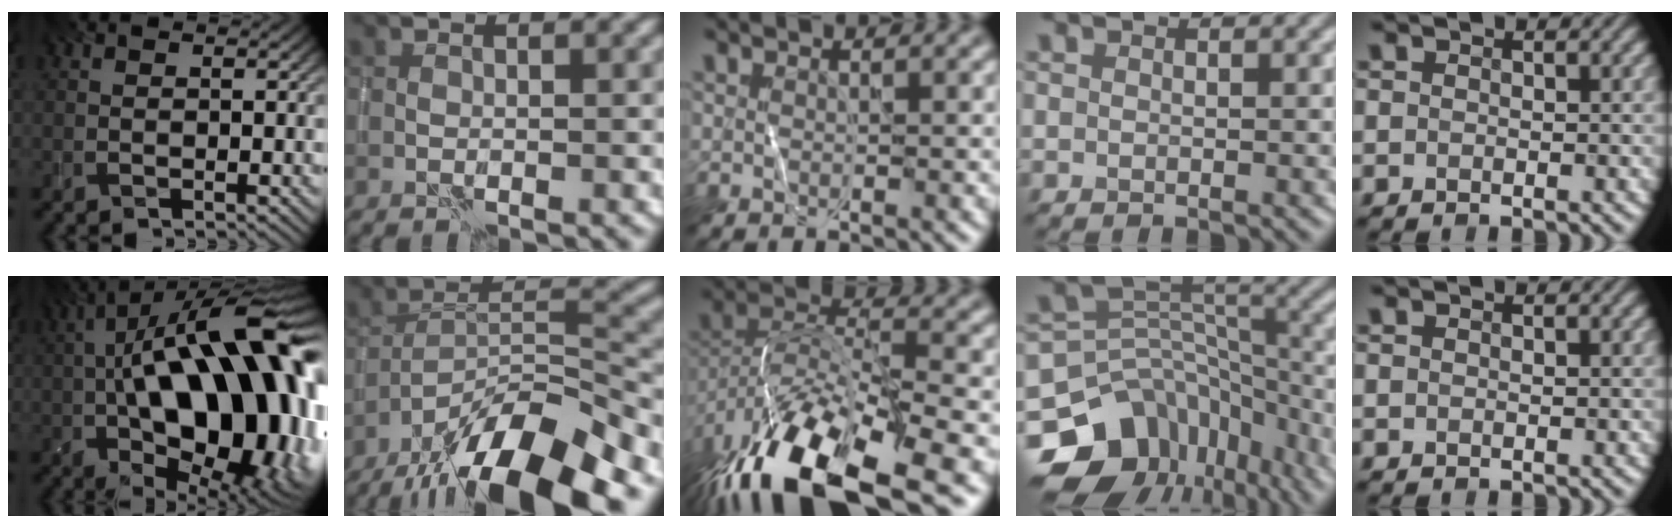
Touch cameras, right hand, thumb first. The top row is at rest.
{"thumb": {"total": 21.6, "force": [-1.4, 10.7, 18.7], "torque": [-0.290, 0.008, -0.032]}, "index": {"total": 14.1, "force": [-10.4, 3.2, 9.0], "torque": [-0.165, 0.014, -0.181]}, "middle": {"total": 13.8, "force": [-8.3, 4.9, 9.9], "torque": [-0.190, -0.003, -0.150]}, "ring": {"total": 14.1, "force": [-8.4, 10.1, 4.9], "torque": [-0.122, 0.011, -0.115]}}